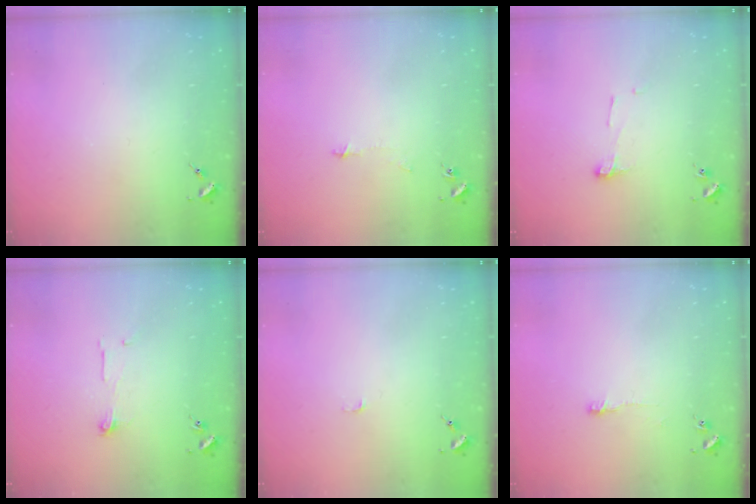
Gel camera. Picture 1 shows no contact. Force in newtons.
{"total": 3.6, "press": 3.6, "slide": 0.3}
{"total": 4.5, "press": 4.5, "slide": 0.5}
{"total": 4.9, "press": 4.9, "slide": 0.5}
{"total": 2.7, "press": 2.7, "slide": 0.3}
{"total": 3.8, "press": 3.8, "slide": 0.2}